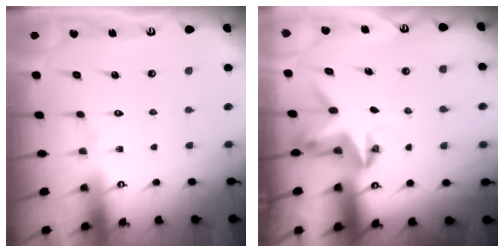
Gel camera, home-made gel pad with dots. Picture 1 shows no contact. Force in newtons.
{"total": 3.3, "press": 3.3, "slide": 0.2}